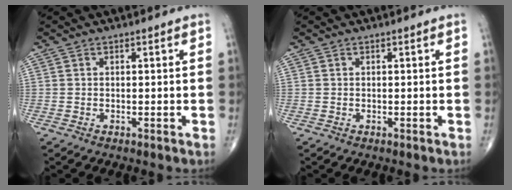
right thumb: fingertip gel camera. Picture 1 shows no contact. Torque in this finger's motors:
{"motor_torque": [-0.03, 0.00, 0.00, 0.00, 0.00]}